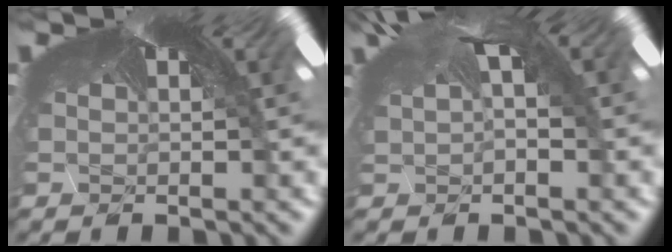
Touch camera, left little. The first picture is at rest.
{"total": 1.2, "force": [-0.1, -0.2, 1.1], "torque": [-0.043, 0.003, 0.003]}